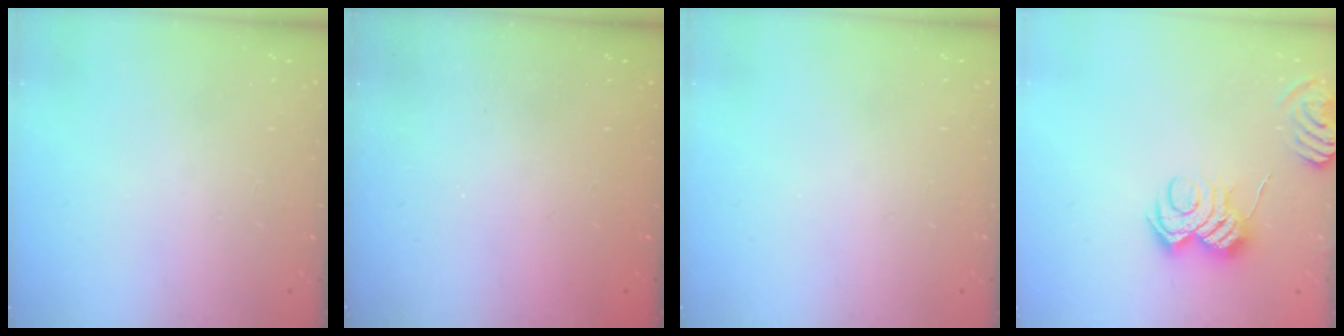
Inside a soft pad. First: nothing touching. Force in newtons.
{"total": 2.3, "press": 2.2, "slide": 0.8}
{"total": 0.0}
{"total": 9.7, "press": 9.6, "slide": 0.8}